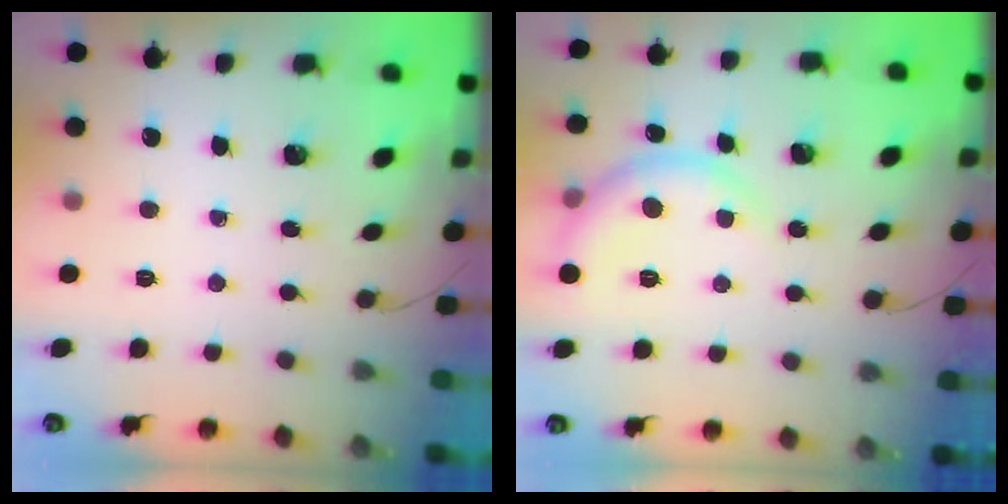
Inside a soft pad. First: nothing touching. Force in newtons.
{"total": 6.4, "press": 6.3, "slide": 0.8}